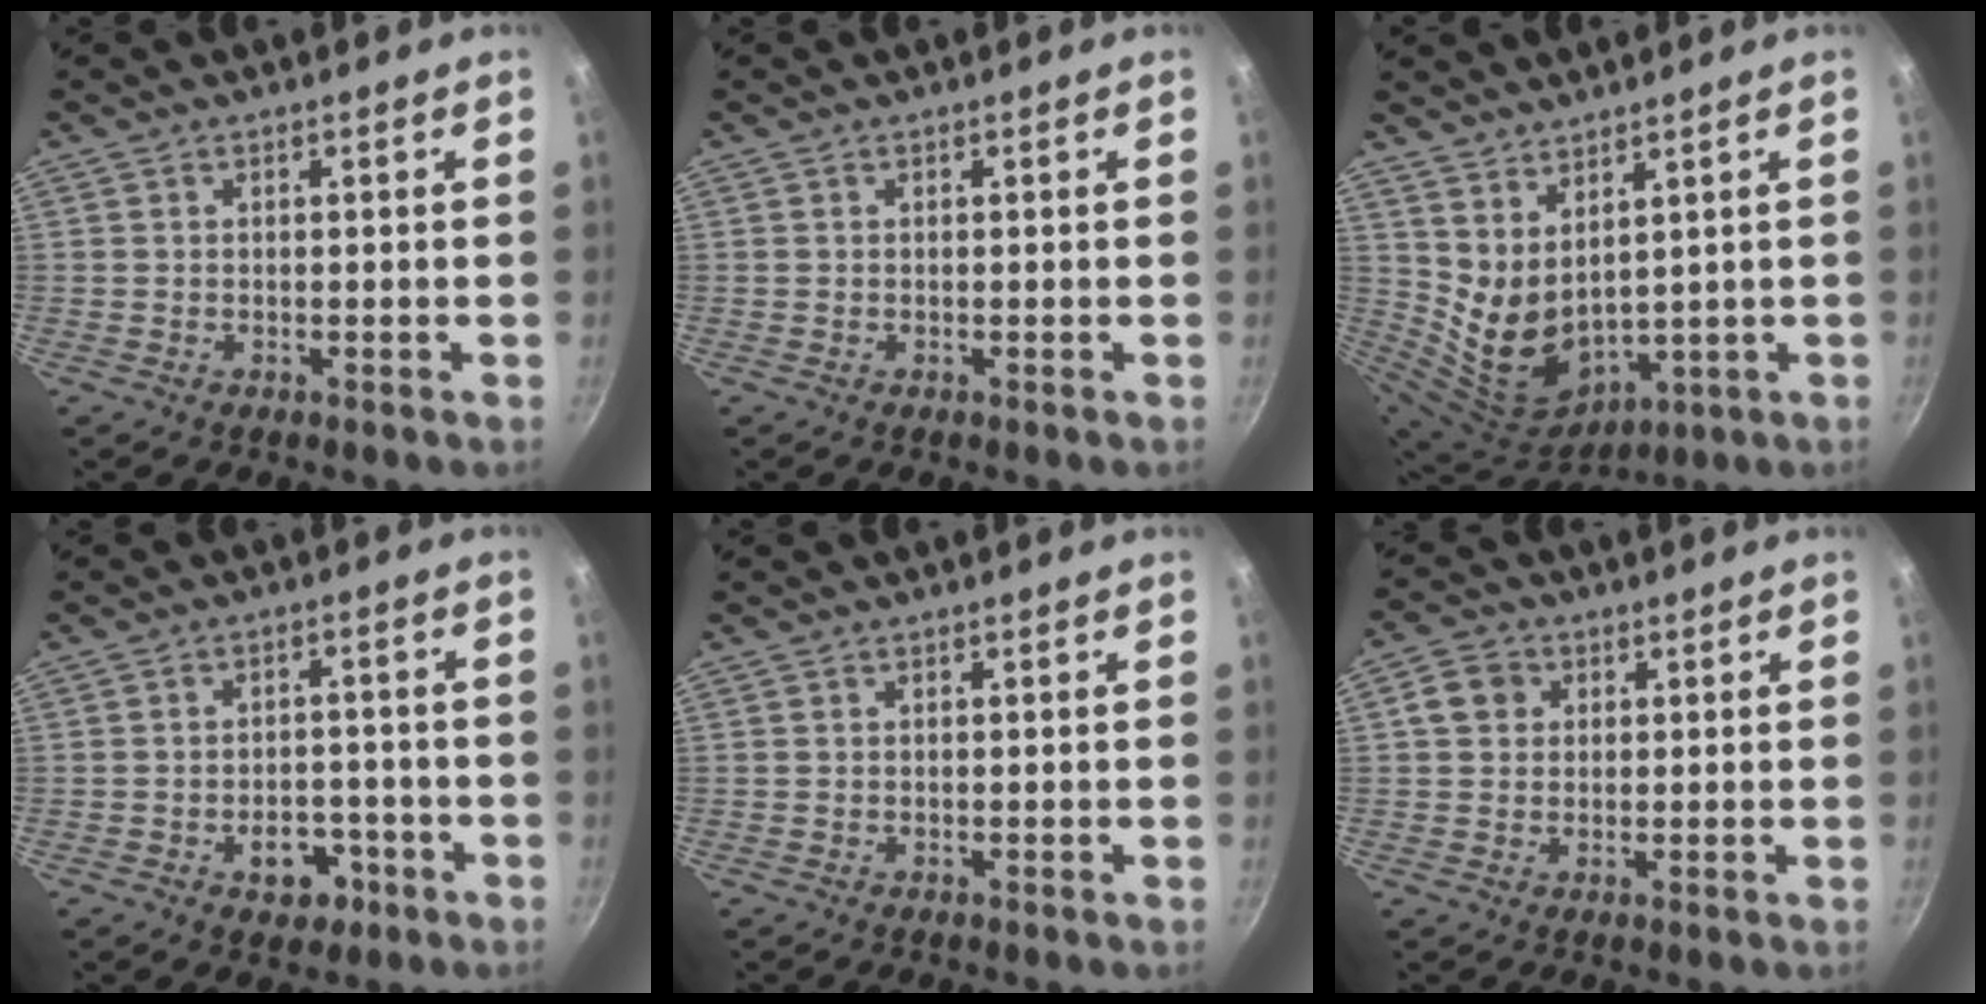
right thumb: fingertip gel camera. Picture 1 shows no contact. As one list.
[{"total": 0.0}, {"total": 11.2, "force": [4.7, 6.4, 7.9], "torque": [-0.133, -0.054, 0.114]}, {"total": 6.4, "force": [-3.0, 4.3, 3.7], "torque": [-0.024, 0.020, -0.037]}, {"total": 0.0}, {"total": 4.9, "force": [1.2, 4.3, 2.1], "torque": [-0.018, 0.005, 0.012]}]